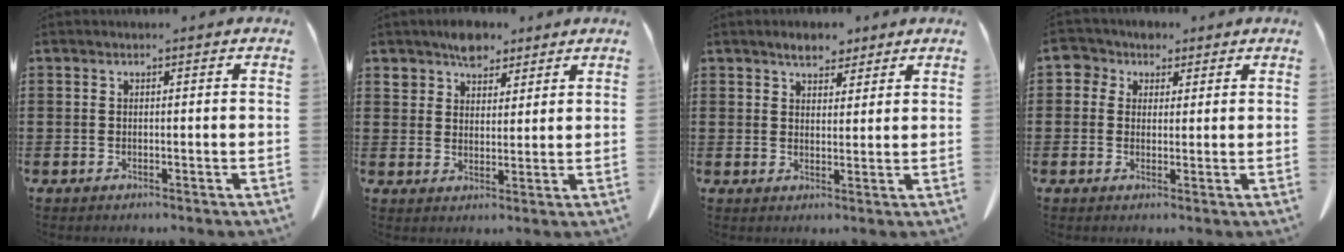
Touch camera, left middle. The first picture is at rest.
{"total": 5.4, "force": [4.4, 3.0, 1.1], "torque": [-0.031, 0.001, 0.084]}
{"total": 3.9, "force": [3.4, 1.7, 1.1], "torque": [-0.023, 0.000, 0.061]}
{"total": 3.6, "force": [1.9, 2.9, 0.9], "torque": [-0.026, 0.007, 0.031]}